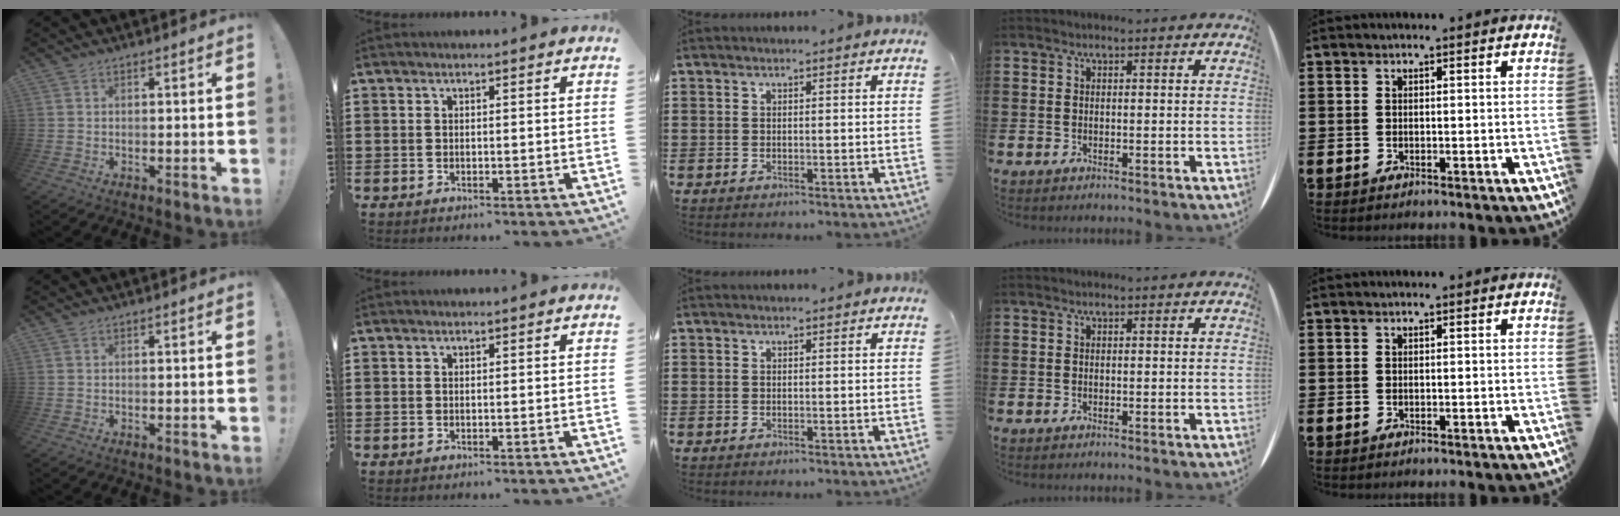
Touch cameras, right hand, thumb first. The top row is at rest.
{}